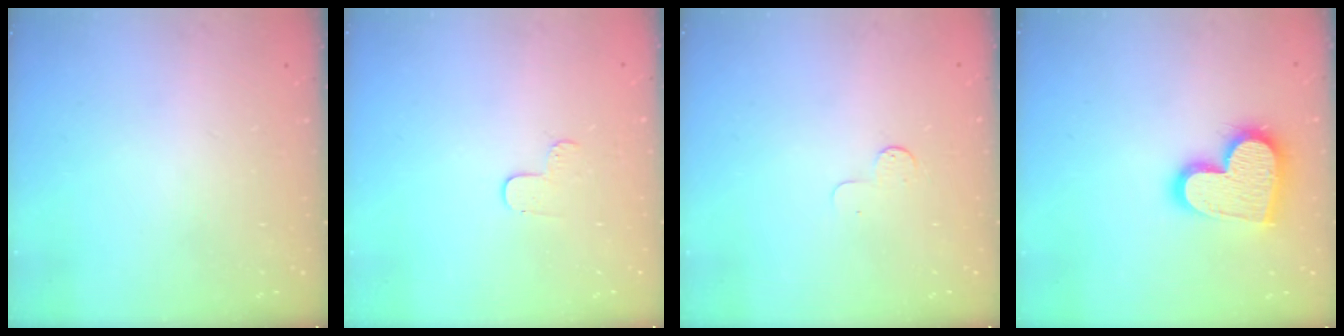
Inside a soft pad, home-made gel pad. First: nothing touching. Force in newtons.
{"total": 4.1, "press": 4.0, "slide": 0.4}
{"total": 4.1, "press": 4.0, "slide": 0.4}
{"total": 17.2, "press": 17.1, "slide": 1.2}